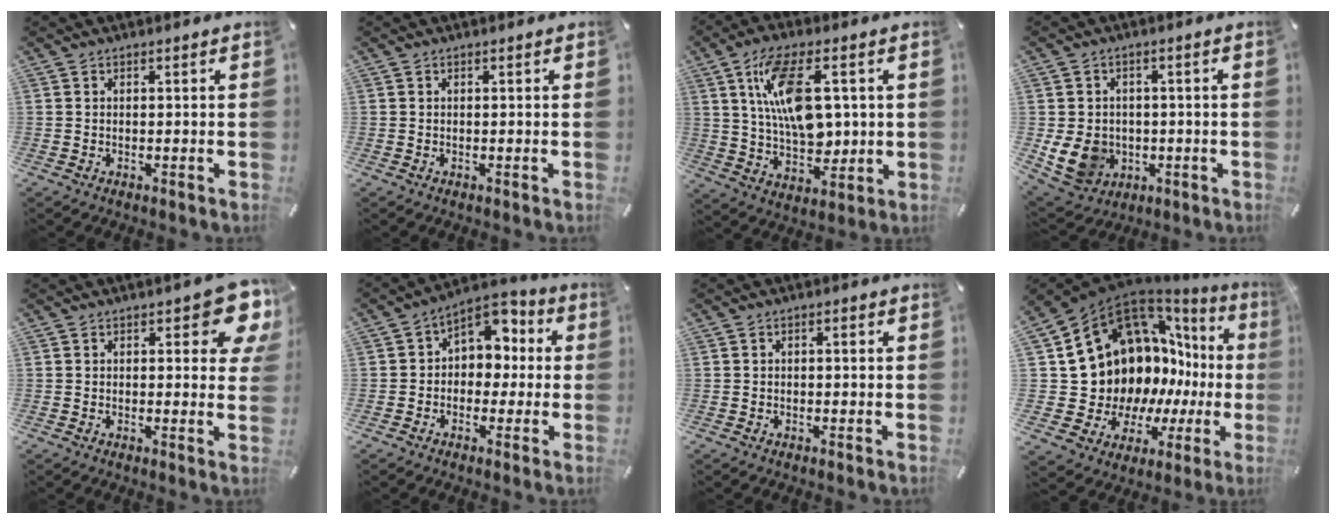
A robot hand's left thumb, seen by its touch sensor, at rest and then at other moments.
{"total": 0.0}
{"total": 15.1, "force": [4.0, 8.6, 11.8], "torque": [-0.215, 0.002, 0.069]}
{"total": 9.4, "force": [-1.5, 8.2, 4.2], "torque": [-0.101, 0.005, -0.026]}
{"total": 9.6, "force": [4.2, 4.0, 7.6], "torque": [-0.085, -0.025, 0.067]}
{"total": 7.6, "force": [1.2, 6.7, 3.4], "torque": [-0.043, -0.011, 0.018]}
{"total": 1.1, "force": [-0.2, 0.7, 0.9], "torque": [-0.015, 0.004, -0.005]}
{"total": 18.6, "force": [5.8, 14.7, 9.9], "torque": [-0.144, -0.095, 0.152]}